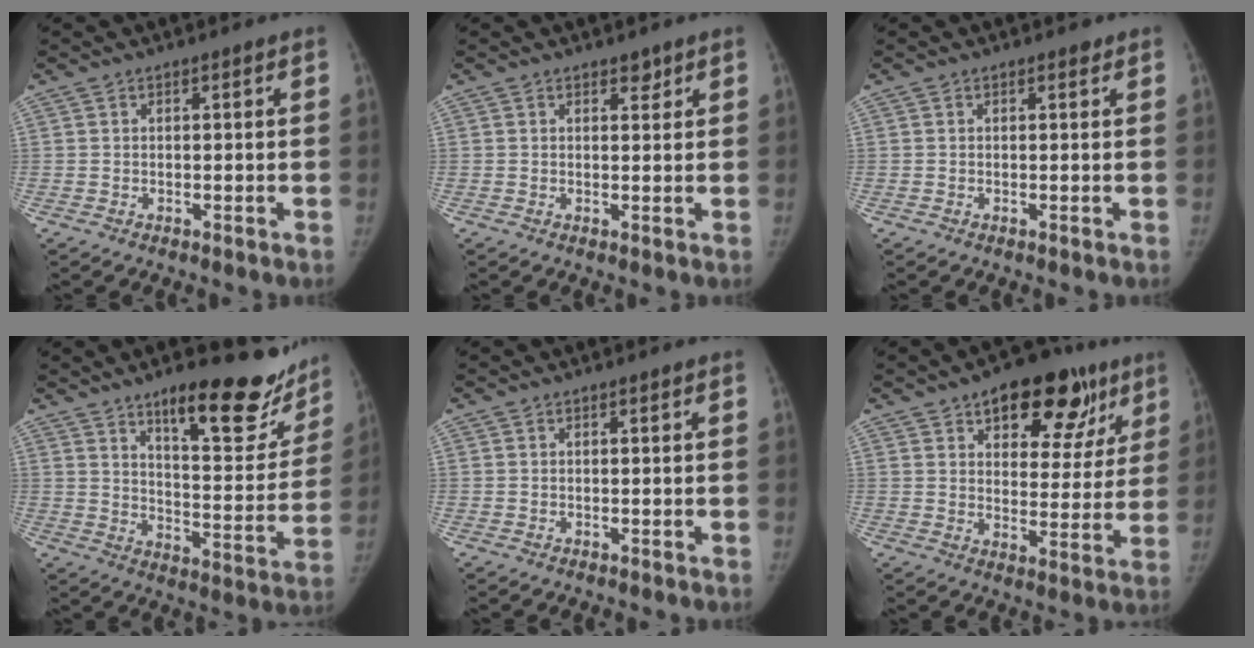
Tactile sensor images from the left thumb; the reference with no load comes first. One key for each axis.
{"total": 1.6, "fx": 1.2, "fy": 0.9, "fz": 0.6, "tx": 0.003, "ty": -0.007, "tz": 0.015}
{"total": 0.7, "fx": 0.5, "fy": 0.5, "fz": 0.3, "tx": 0.003, "ty": -0.003, "tz": 0.002}
{"total": 20.4, "fx": 14.3, "fy": 6.7, "fz": 12.9, "tx": -0.116, "ty": -0.096, "tz": 0.204}
{"total": 0.0}
{"total": 18.6, "fx": 10.5, "fy": 10.0, "fz": 11.7, "tx": -0.100, "ty": -0.018, "tz": 0.145}